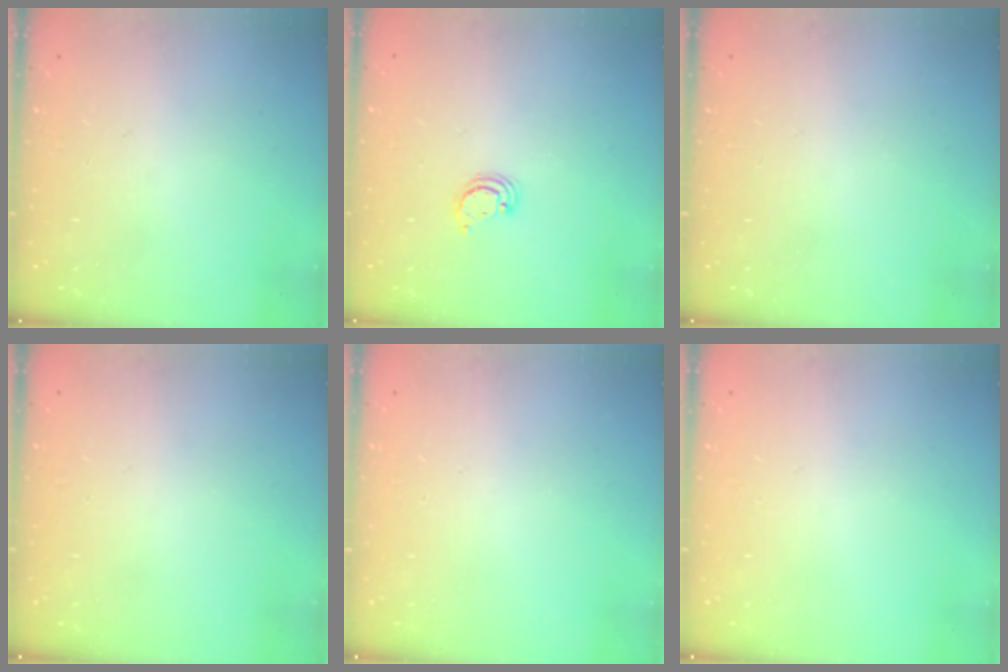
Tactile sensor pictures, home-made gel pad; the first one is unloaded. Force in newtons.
{"total": 2.6, "press": 2.6, "slide": 0.2}
{"total": 0.0}
{"total": 0.0}
{"total": 0.0}
{"total": 0.0}